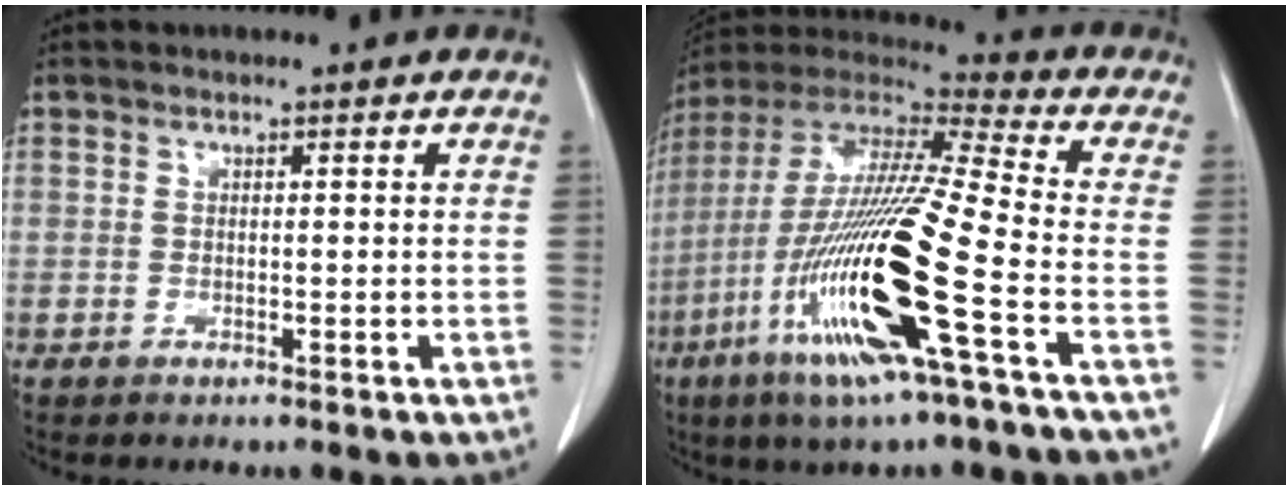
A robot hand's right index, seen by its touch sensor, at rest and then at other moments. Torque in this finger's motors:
{"motor_torque": [2.14, 0.00, 1.05, 0.21]}